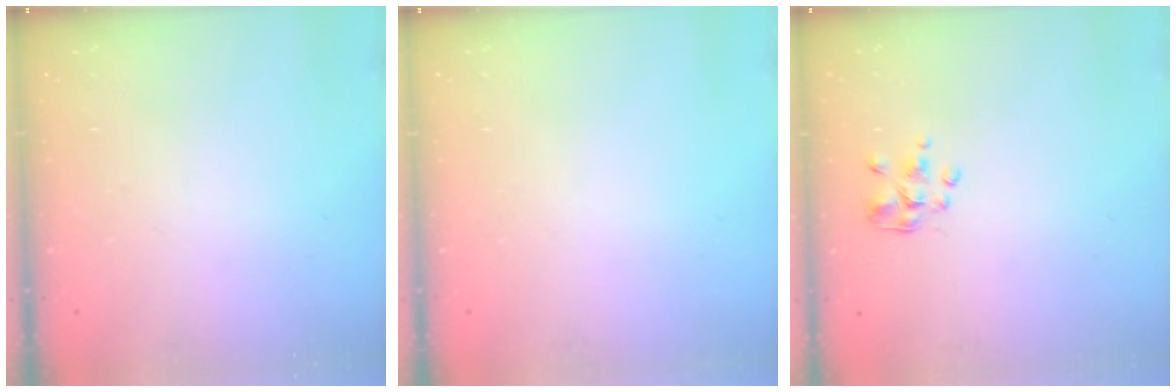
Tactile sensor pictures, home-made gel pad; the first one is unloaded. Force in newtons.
{"total": 0.0}
{"total": 2.3, "press": 2.1, "slide": 0.7}